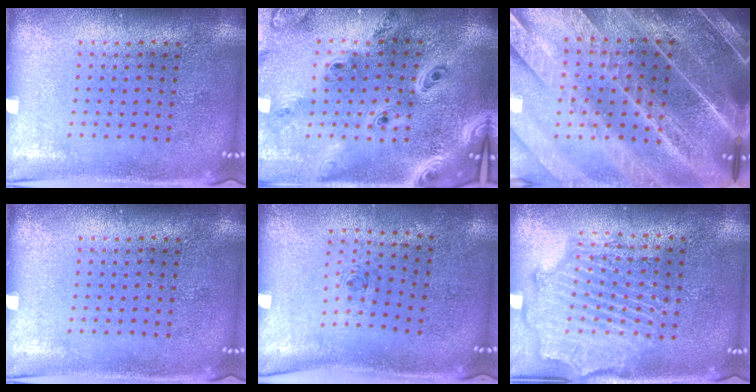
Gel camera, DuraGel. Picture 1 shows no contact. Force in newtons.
{"total": 4.0, "press": 3.0, "slide": 2.7}
{"total": 5.2, "press": 4.4, "slide": 2.7}
{"total": 0.0}
{"total": 0.6, "press": 0.2, "slide": 0.5}
{"total": 2.2, "press": 2.1, "slide": 0.5}